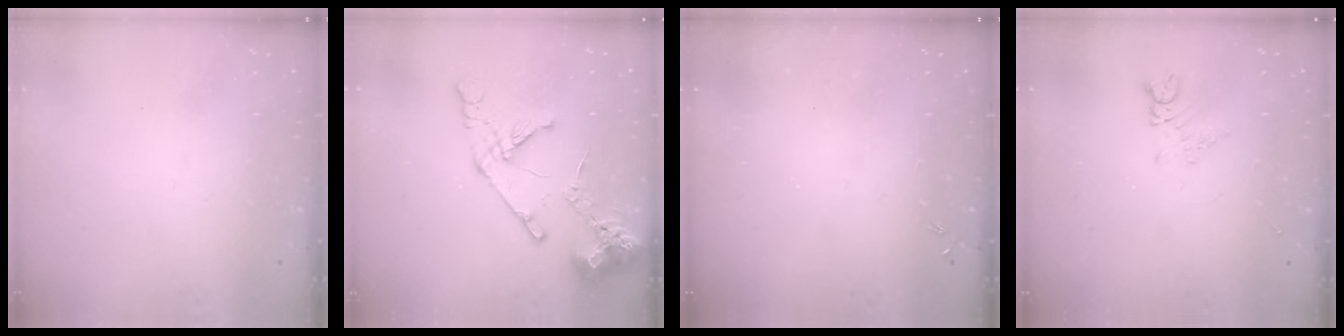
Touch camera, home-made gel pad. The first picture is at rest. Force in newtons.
{"total": 14.1, "press": 14.0, "slide": 1.8}
{"total": 0.0}
{"total": 4.9, "press": 4.9, "slide": 0.6}